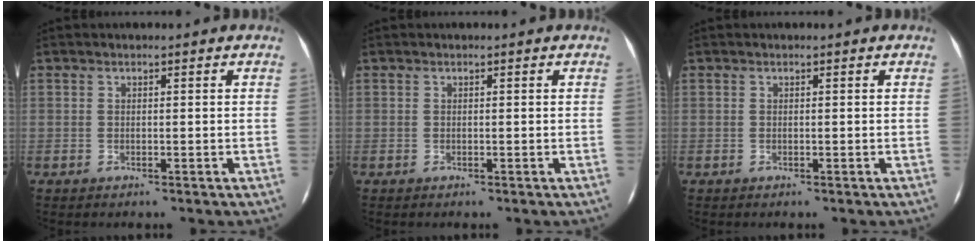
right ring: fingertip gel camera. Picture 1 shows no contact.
{"total": 0.0}
{"total": 0.0}